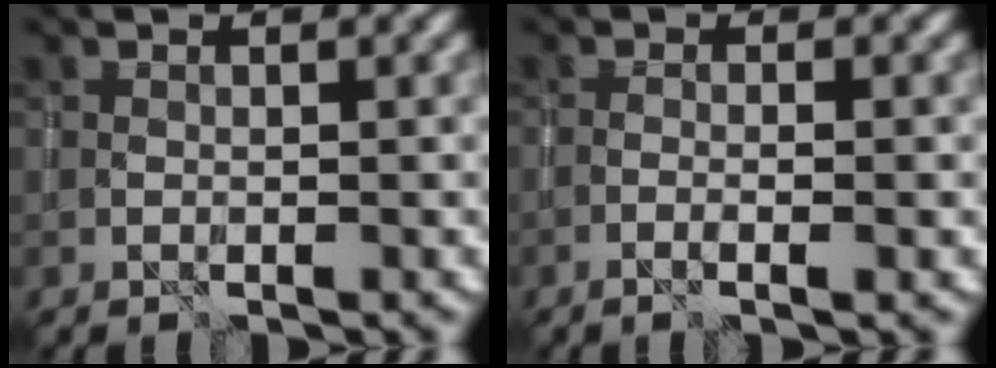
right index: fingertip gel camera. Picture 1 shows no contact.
{"total": 1.8, "force": [-0.8, 0.0, 1.7], "torque": [-0.028, 0.006, -0.017]}